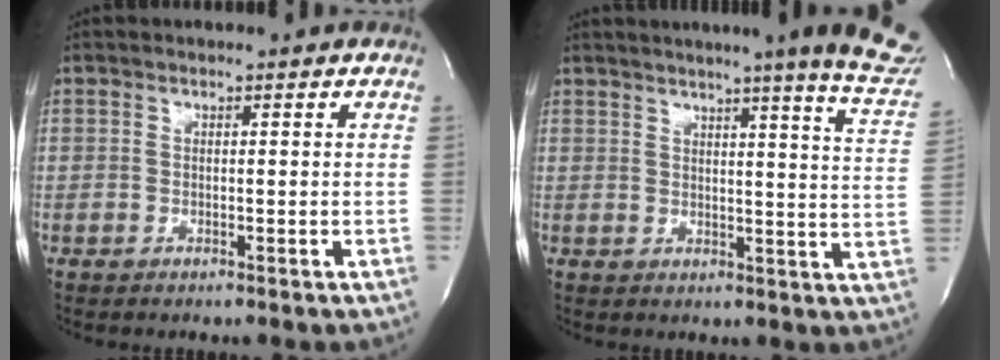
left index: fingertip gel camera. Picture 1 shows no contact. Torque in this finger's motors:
{"motor_torque": [0.03, -0.06, 0.53, 0.06]}